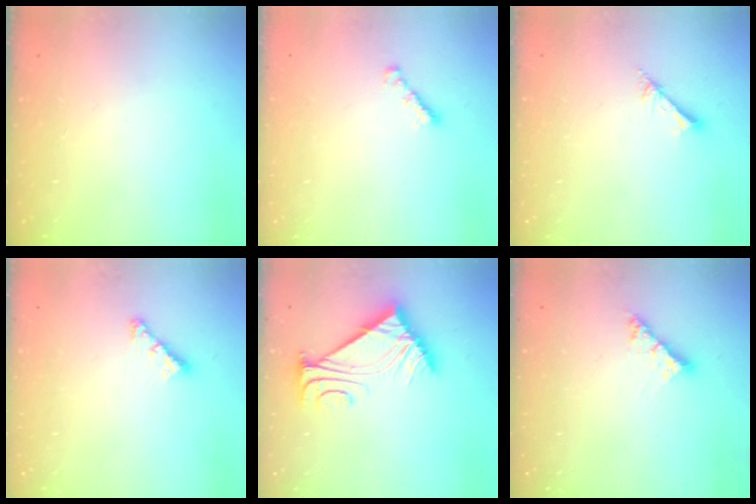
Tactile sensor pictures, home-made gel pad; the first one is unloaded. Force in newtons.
{"total": 1.9, "press": 1.9, "slide": 0.5}
{"total": 3.3, "press": 3.3, "slide": 0.0}
{"total": 4.5, "press": 4.4, "slide": 0.7}
{"total": 9.8, "press": 9.7, "slide": 0.9}
{"total": 5.3, "press": 5.3, "slide": 0.6}